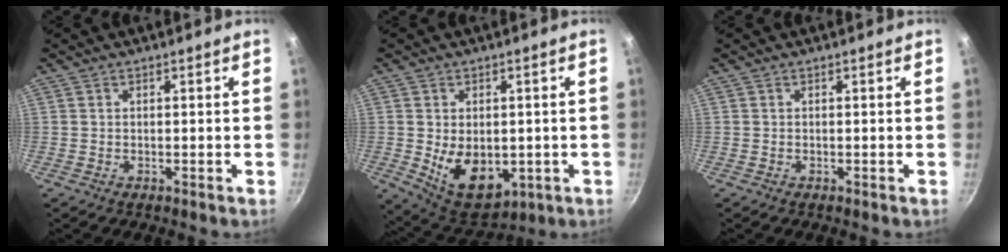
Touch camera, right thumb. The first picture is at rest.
{"total": 11.7, "force": [-1.5, 7.8, 8.6], "torque": [-0.104, -0.017, 0.002]}
{"total": 0.0}